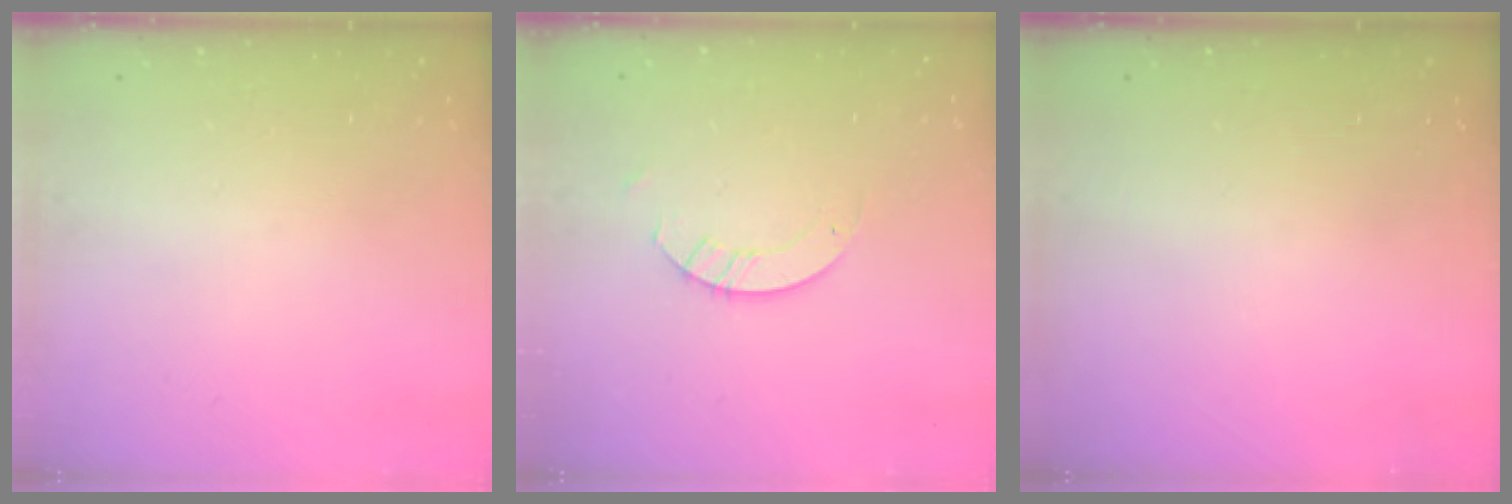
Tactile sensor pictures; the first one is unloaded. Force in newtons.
{"total": 2.6, "press": 2.6, "slide": 0.2}
{"total": 0.0}